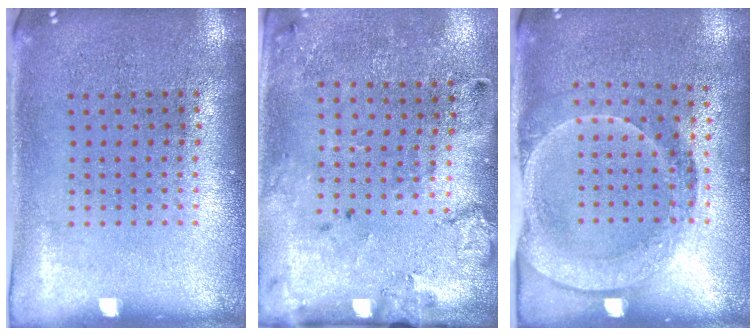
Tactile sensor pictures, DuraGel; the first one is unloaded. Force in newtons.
{"total": 2.1, "press": 1.4, "slide": 1.6}
{"total": 1.7, "press": 1.4, "slide": 1.1}